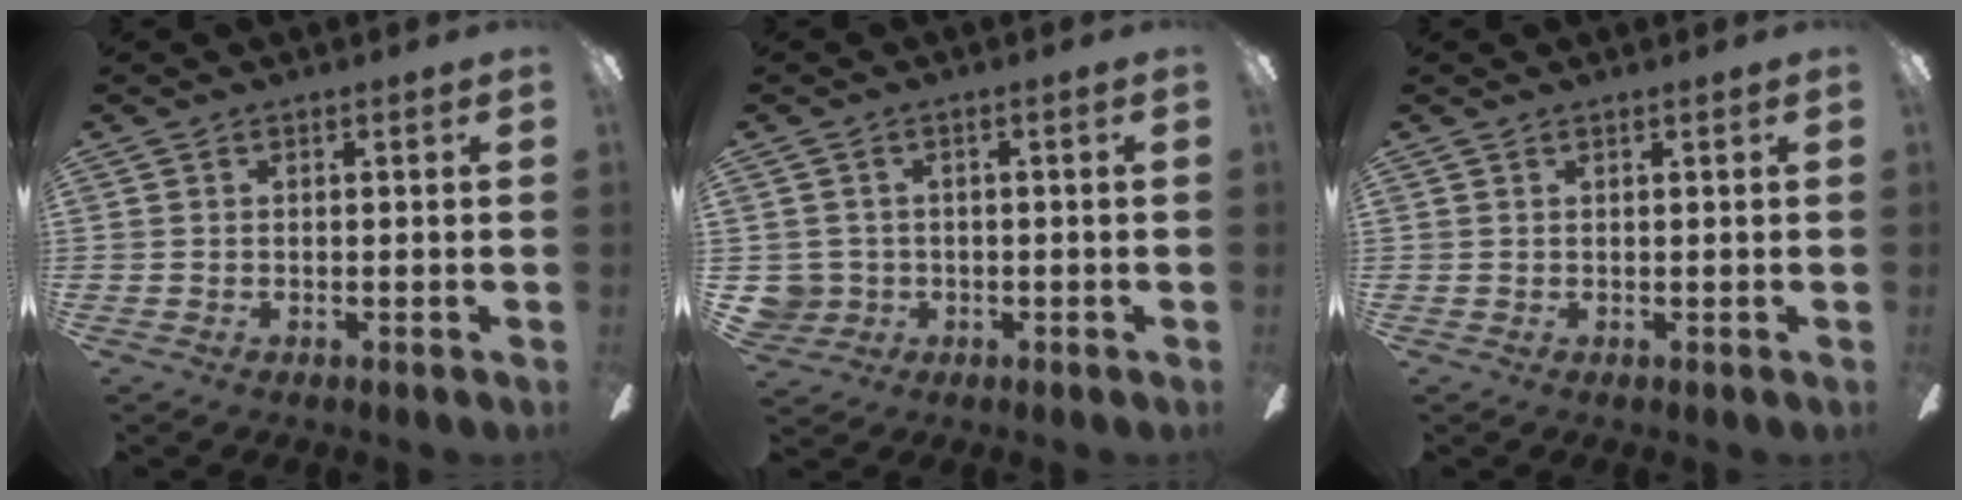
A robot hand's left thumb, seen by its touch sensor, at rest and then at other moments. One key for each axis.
{"total": 3.7, "fx": -0.1, "fy": 3.7, "fz": 0.2, "tx": -0.022, "ty": 0.008, "tz": -0.001}
{"total": 0.8, "fx": 0.7, "fy": -0.1, "fz": 0.3, "tx": -0.007, "ty": 0.000, "tz": 0.012}